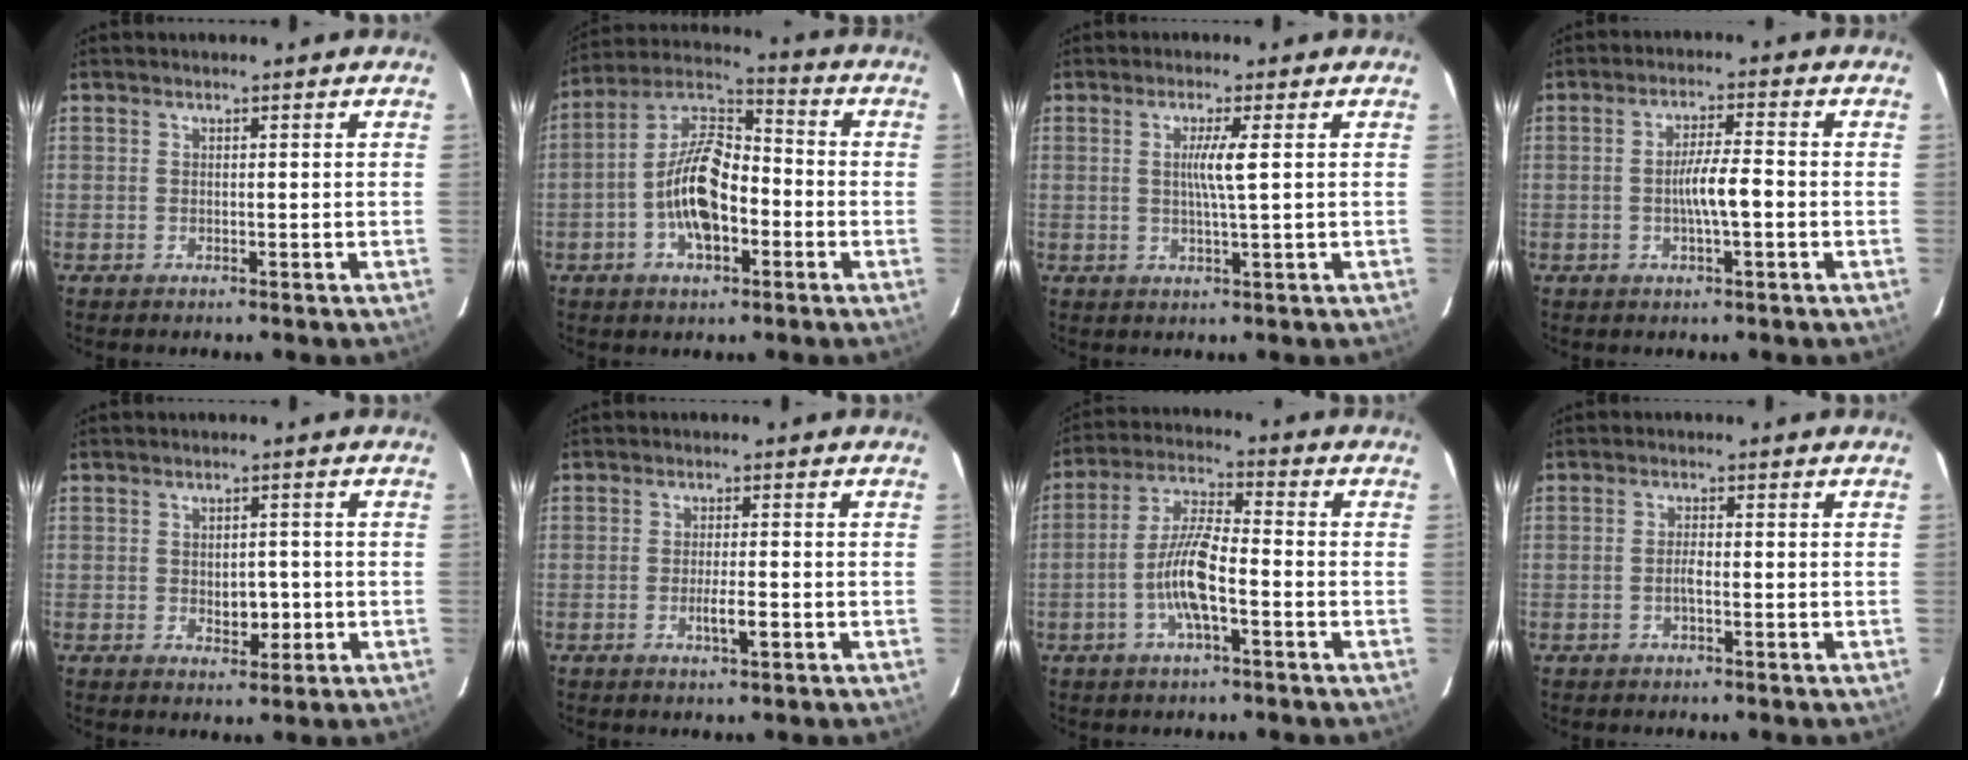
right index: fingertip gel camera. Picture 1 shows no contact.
{"total": 12.4, "force": [-3.0, 5.2, 10.9], "torque": [-0.219, 0.024, -0.057]}
{"total": 3.7, "force": [0.6, -0.7, 3.6], "torque": [-0.070, -0.005, 0.009]}
{"total": 5.0, "force": [-1.0, 0.4, 4.9], "torque": [-0.092, 0.004, -0.017]}
{"total": 3.5, "force": [-0.6, 2.1, 2.8], "torque": [-0.035, 0.001, -0.001]}
{"total": 3.1, "force": [-1.1, 0.3, 2.9], "torque": [-0.051, -0.002, -0.017]}
{"total": 9.2, "force": [-2.8, 1.8, 8.5], "torque": [-0.172, 0.010, -0.057]}
{"total": 1.7, "force": [-0.5, 0.3, 1.6], "torque": [-0.032, 0.002, -0.010]}